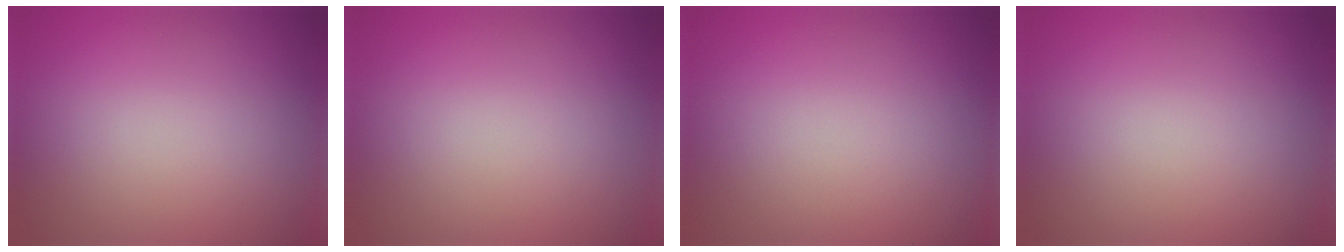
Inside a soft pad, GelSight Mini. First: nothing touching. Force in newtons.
{"total": 0.0}
{"total": 0.0}
{"total": 0.0}